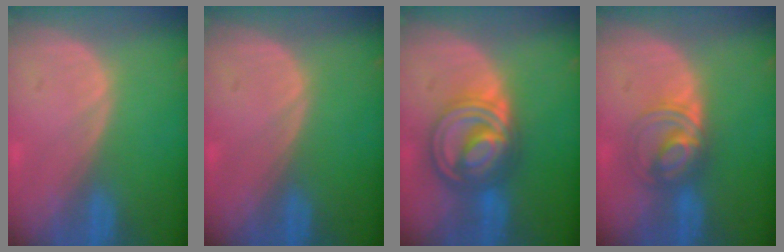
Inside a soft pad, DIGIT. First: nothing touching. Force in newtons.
{"total": 0.0}
{"total": 9.0, "press": 8.9, "slide": 0.7}
{"total": 5.5, "press": 5.5, "slide": 0.6}